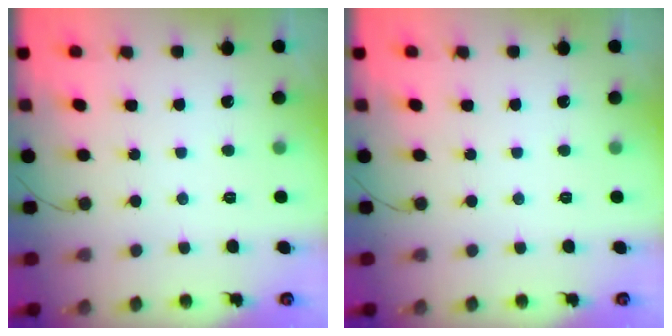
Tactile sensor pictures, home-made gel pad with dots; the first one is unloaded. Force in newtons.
{"total": 0.0}